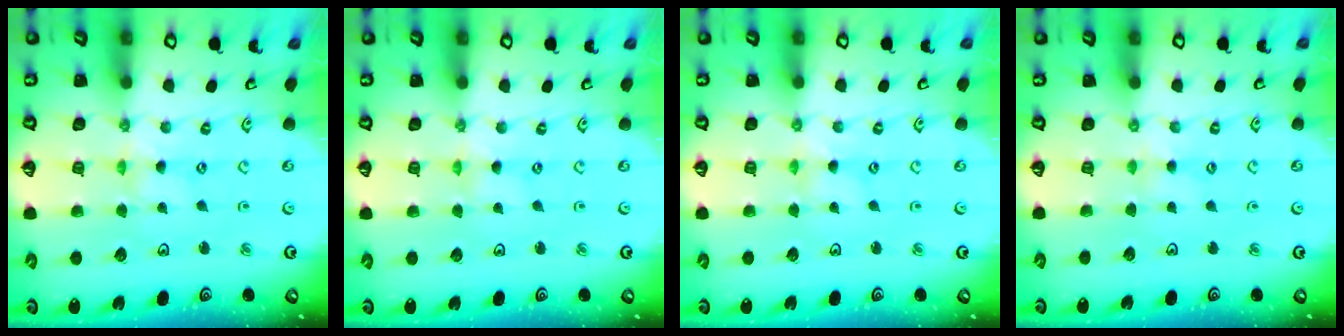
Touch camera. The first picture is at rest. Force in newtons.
{"total": 0.0}
{"total": 1.5, "press": 1.5, "slide": 0.3}
{"total": 2.0, "press": 2.0, "slide": 0.2}